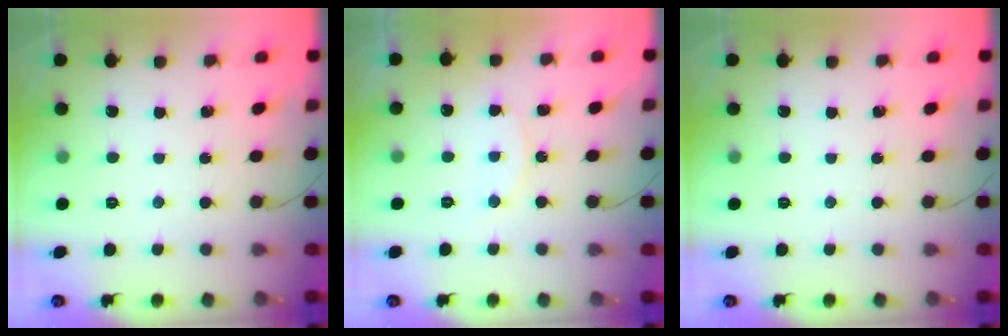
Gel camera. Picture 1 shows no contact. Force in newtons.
{"total": 8.2, "press": 8.1, "slide": 0.5}
{"total": 0.0}